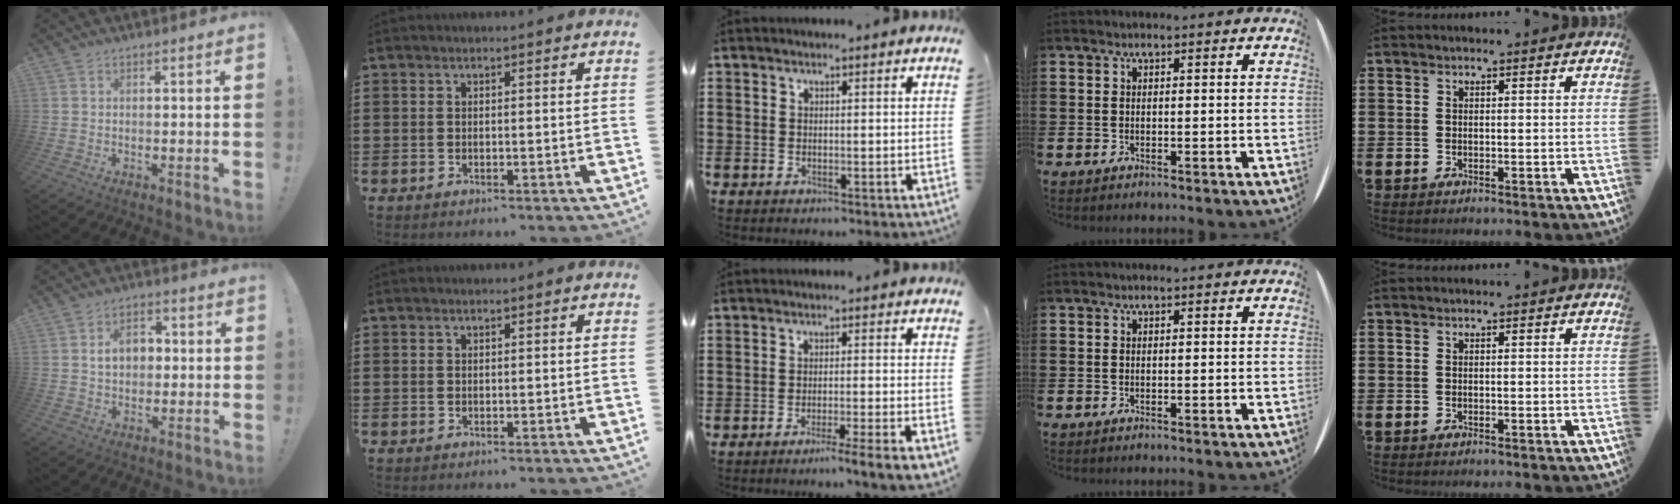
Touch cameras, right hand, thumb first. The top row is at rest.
{"thumb": {"total": 8.0, "force": [0.9, 6.2, 5.1], "torque": [-0.080, 0.012, 0.015]}, "middle": {"total": 3.5, "force": [-2.7, -0.8, 2.1], "torque": [-0.031, -0.015, -0.048]}}